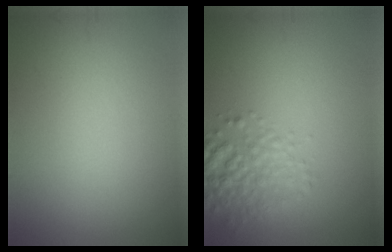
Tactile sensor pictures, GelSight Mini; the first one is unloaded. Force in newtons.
{"total": 3.4, "press": 3.4, "slide": 0.1}